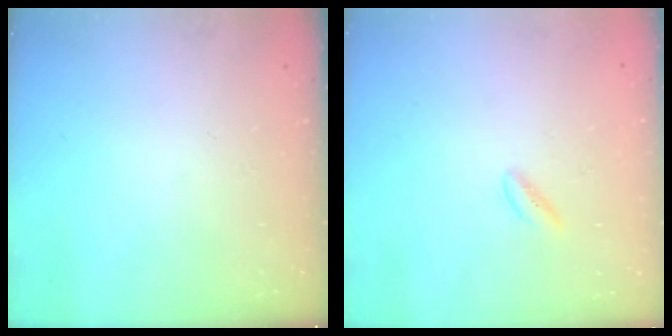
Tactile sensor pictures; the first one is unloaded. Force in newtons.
{"total": 0.8, "press": 0.5, "slide": 0.6}